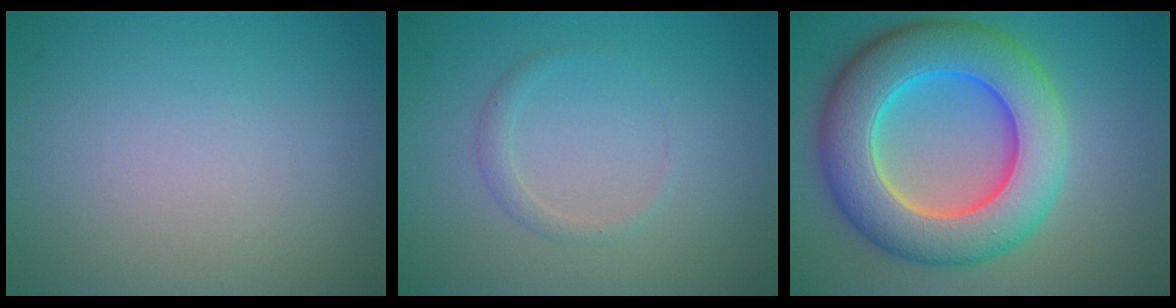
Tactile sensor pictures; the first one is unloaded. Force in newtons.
{"total": 1.2, "press": 1.2, "slide": 0.0}
{"total": 10.9, "press": 10.9, "slide": 0.0}